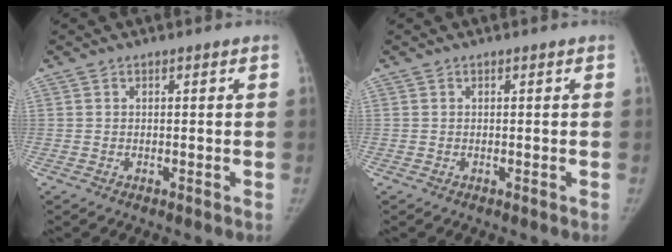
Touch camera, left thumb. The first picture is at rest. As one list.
[{"total": 0.0}]